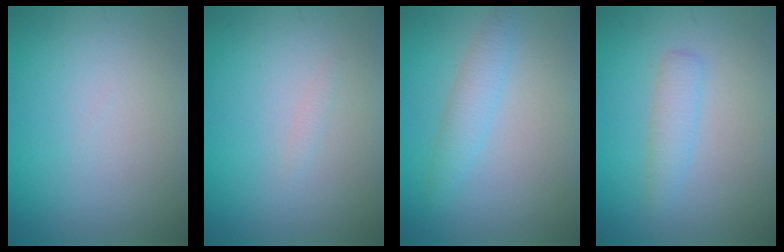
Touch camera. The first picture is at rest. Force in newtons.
{"total": 0.5, "press": 0.5, "slide": 0.0}
{"total": 2.1, "press": 2.1, "slide": 0.0}
{"total": 1.8, "press": 1.8, "slide": 0.1}